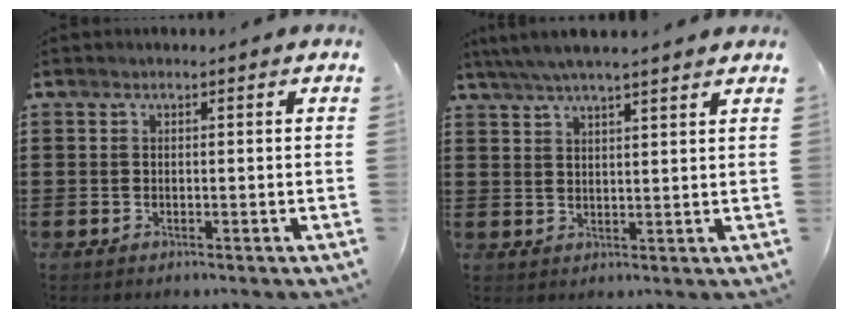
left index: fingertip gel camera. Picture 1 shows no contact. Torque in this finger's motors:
{"motor_torque": [2.14, 0.00, 0.78, 0.16]}